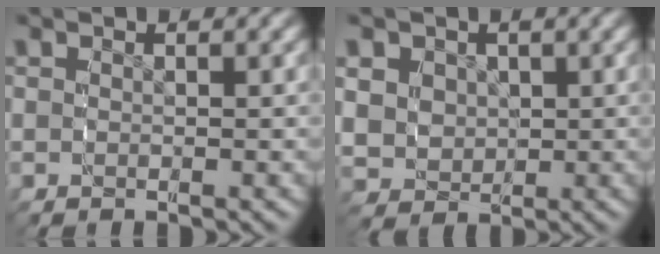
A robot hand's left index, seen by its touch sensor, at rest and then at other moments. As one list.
[{"total": 6.0, "force": [0.5, 5.4, 2.6], "torque": [-0.070, -0.030, 0.026]}]